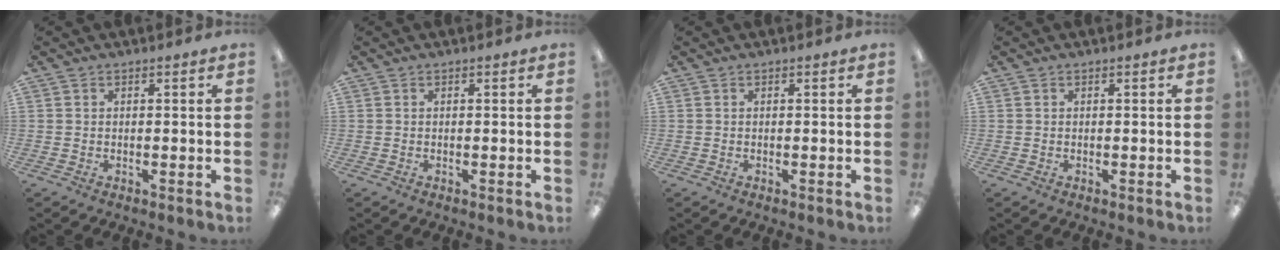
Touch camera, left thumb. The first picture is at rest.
{"total": 0.0}
{"total": 0.0}
{"total": 0.0}